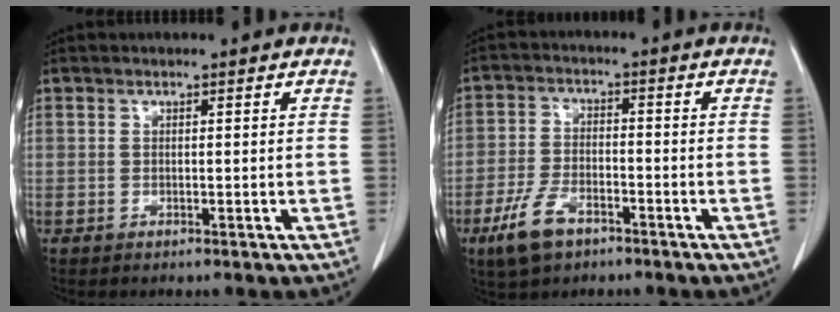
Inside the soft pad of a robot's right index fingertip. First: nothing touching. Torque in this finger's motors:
{"motor_torque": [0.13, -0.50, -0.48, -0.21]}